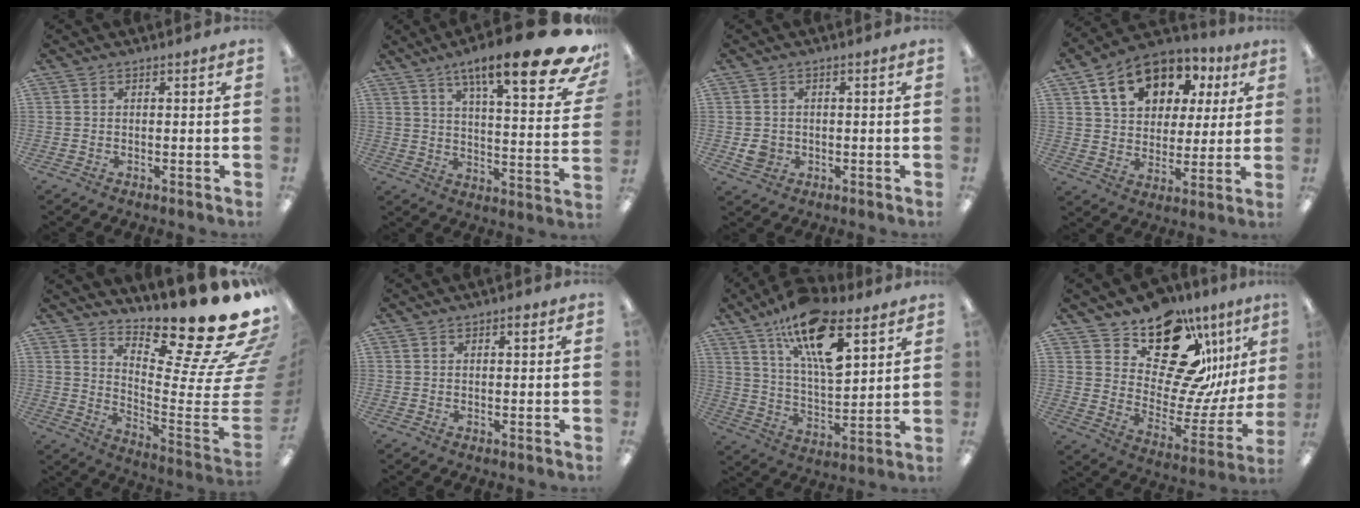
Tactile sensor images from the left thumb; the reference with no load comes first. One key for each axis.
{"total": 20.4, "fx": 13.4, "fy": 4.2, "fz": 14.8, "tx": -0.218, "ty": -0.086, "tz": 0.206}
{"total": 3.8, "fx": -0.5, "fy": 3.5, "fz": 1.3, "tx": -0.007, "ty": 0.002, "tz": -0.009}
{"total": 15.1, "fx": 8.6, "fy": 10.4, "fz": 6.7, "tx": -0.119, "ty": -0.031, "tz": 0.159}
{"total": 20.9, "fx": 17.5, "fy": 2.5, "fz": 11.2, "tx": -0.125, "ty": -0.160, "tz": 0.269}
{"total": 1.8, "fx": 1.2, "fy": 1.1, "fz": 0.9, "tx": -0.011, "ty": 0.001, "tz": 0.019}
{"total": 19.3, "fx": 10.9, "fy": 7.9, "fz": 13.8, "tx": -0.223, "ty": -0.049, "tz": 0.182}
{"total": 20.6, "fx": 14.5, "fy": 10.1, "fz": 10.5, "tx": -0.144, "ty": -0.120, "tz": 0.253}